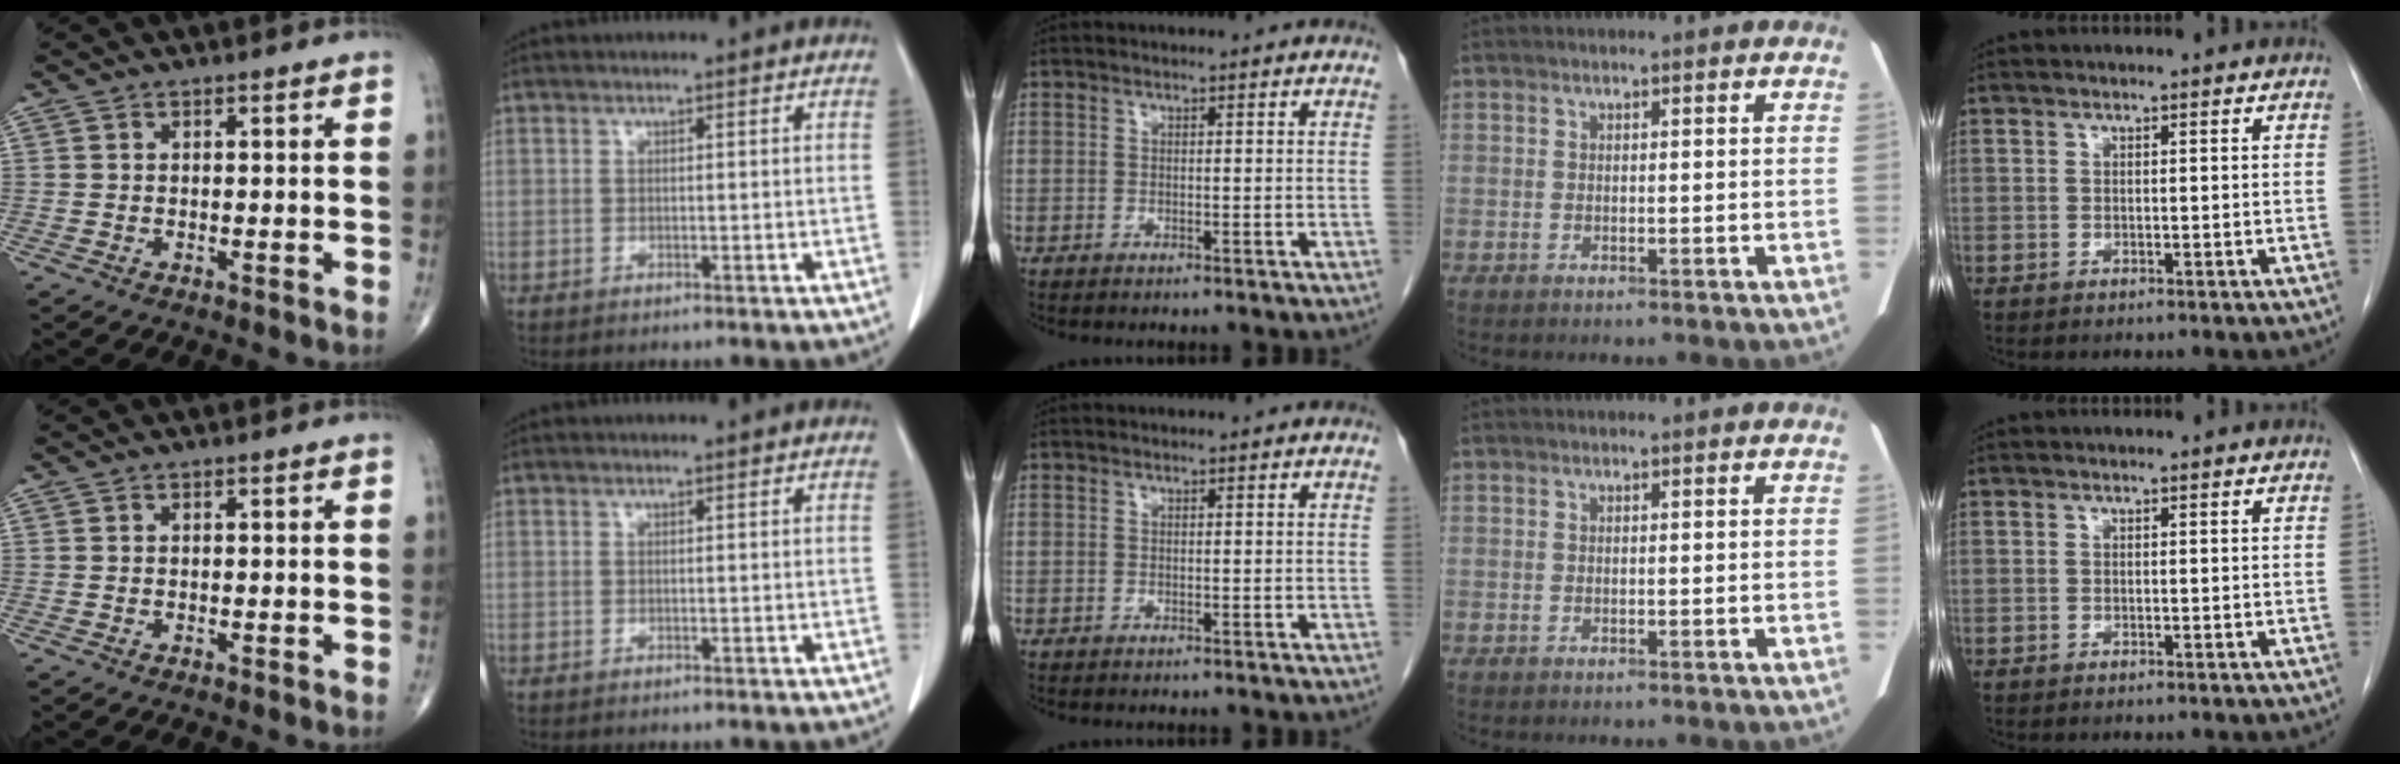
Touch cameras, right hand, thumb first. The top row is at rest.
{}